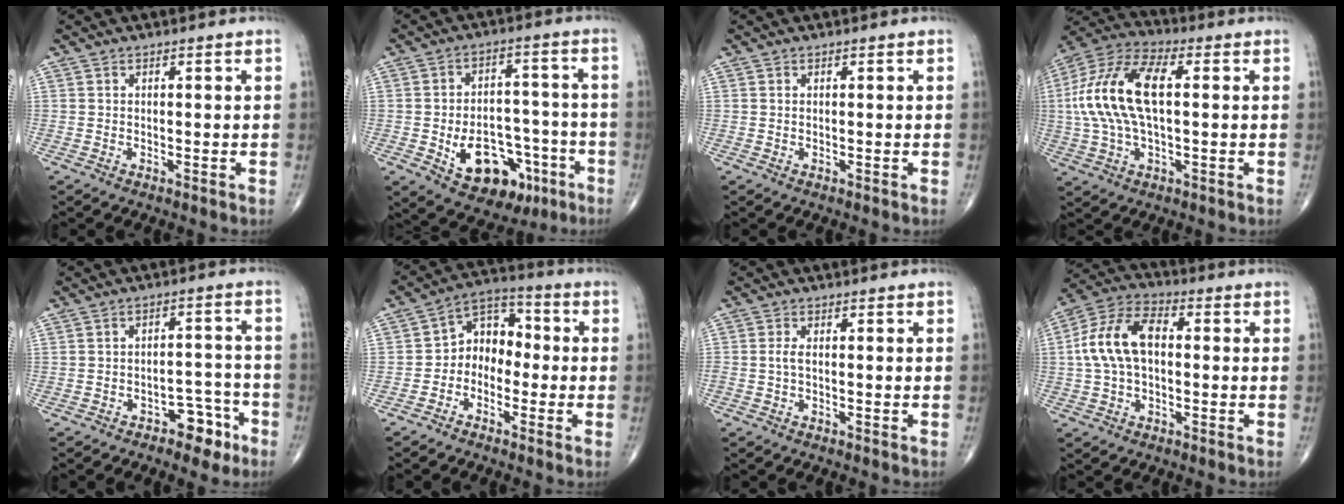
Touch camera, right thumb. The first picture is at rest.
{"total": 15.6, "force": [-6.2, 10.1, 10.1], "torque": [-0.113, 0.042, -0.079]}
{"total": 0.0}
{"total": 17.3, "force": [1.6, 8.1, 15.2], "torque": [-0.321, 0.029, 0.025]}
{"total": 6.6, "force": [-4.1, 3.7, 3.6], "torque": [-0.024, 0.045, -0.057]}
{"total": 8.0, "force": [-1.7, 6.2, 4.8], "torque": [-0.038, 0.041, -0.050]}
{"total": 1.5, "force": [-0.2, 0.5, 1.4], "torque": [-0.033, 0.000, -0.004]}
{"total": 12.1, "force": [0.6, 7.2, 9.8], "torque": [-0.193, 0.034, 0.002]}